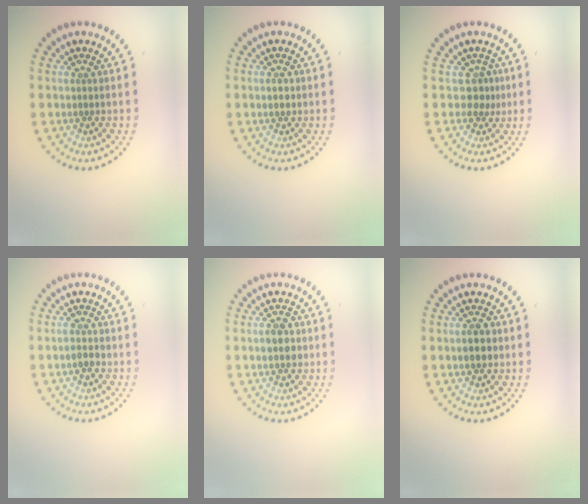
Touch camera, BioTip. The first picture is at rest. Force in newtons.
{"total": 1.0, "press": 1.0, "slide": 0.2}
{"total": 1.9, "press": 1.3, "slide": 1.3}
{"total": 1.5, "press": 1.5, "slide": 0.2}
{"total": 2.3, "press": 2.3, "slide": 0.1}
{"total": 2.5, "press": 2.5, "slide": 0.2}